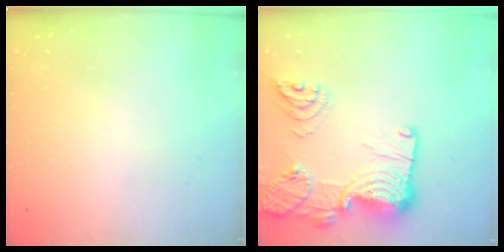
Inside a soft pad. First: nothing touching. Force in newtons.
{"total": 25.2, "press": 24.5, "slide": 5.9}